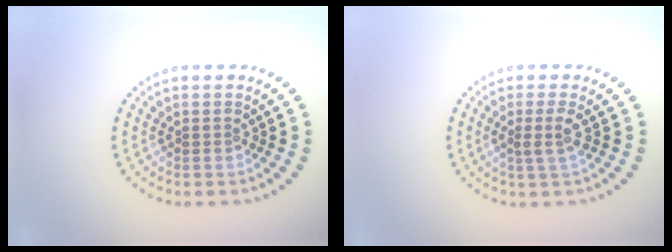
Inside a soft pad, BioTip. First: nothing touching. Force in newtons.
{"total": 1.7, "press": 1.3, "slide": 1.0}